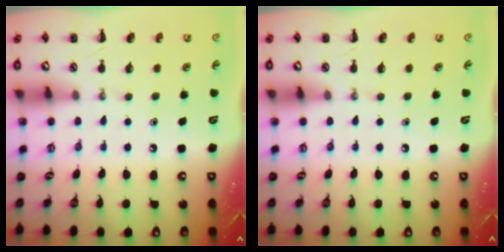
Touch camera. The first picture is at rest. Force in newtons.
{"total": 0.0}